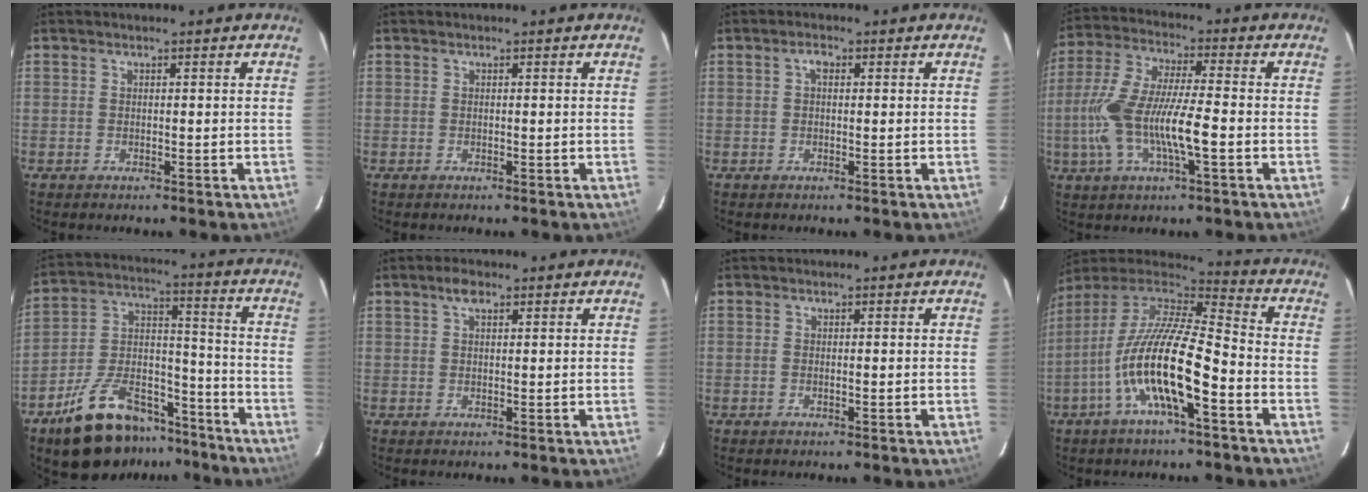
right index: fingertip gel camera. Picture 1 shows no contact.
{"total": 0.0}
{"total": 1.5, "force": [0.3, 0.9, 1.2], "torque": [-0.021, 0.008, 0.002]}
{"total": 15.2, "force": [-3.4, 3.3, 14.5], "torque": [-0.296, -0.005, -0.065]}
{"total": 19.7, "force": [-14.0, 9.8, 9.8], "torque": [-0.191, 0.040, -0.211]}
{"total": 2.4, "force": [1.3, 1.1, 1.6], "torque": [-0.031, 0.009, 0.024]}
{"total": 0.5, "force": [-0.1, 0.1, 0.5], "torque": [-0.011, 0.001, -0.003]}
{"total": 17.6, "force": [-6.6, 3.7, 15.9], "torque": [-0.289, -0.018, -0.131]}